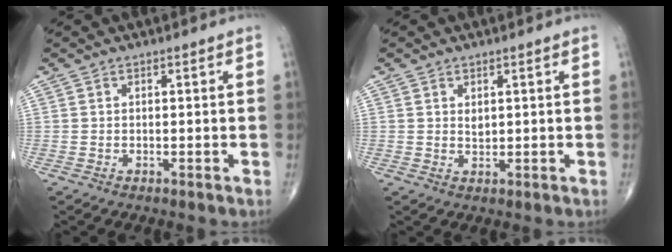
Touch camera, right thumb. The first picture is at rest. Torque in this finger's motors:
{"motor_torque": [0.63, 0.60, 0.37, -0.23, 0.00]}